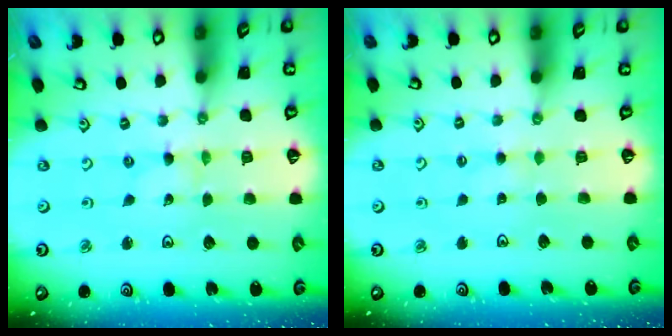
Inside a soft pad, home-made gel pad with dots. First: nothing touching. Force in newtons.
{"total": 1.4, "press": 1.4, "slide": 0.3}